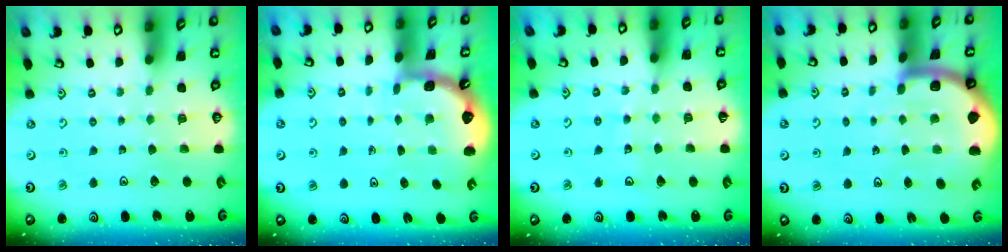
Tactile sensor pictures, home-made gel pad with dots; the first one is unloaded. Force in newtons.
{"total": 1.7, "press": 1.7, "slide": 0.2}
{"total": 5.5, "press": 5.5, "slide": 0.7}
{"total": 6.2, "press": 6.2, "slide": 0.9}